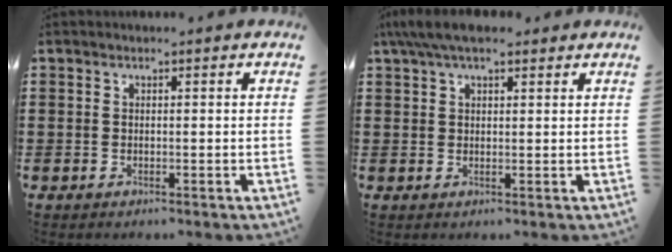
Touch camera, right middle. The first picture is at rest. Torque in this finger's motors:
{"motor_torque": [0.99, -0.22, 1.05, 0.13]}